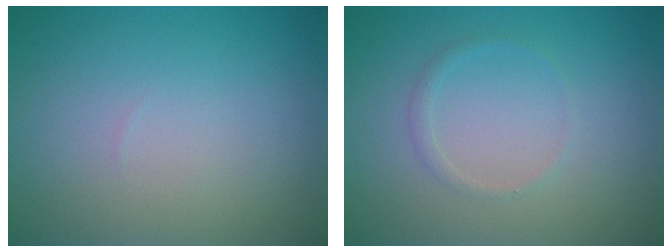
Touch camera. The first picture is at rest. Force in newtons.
{"total": 0.8, "press": 0.8, "slide": 0.0}